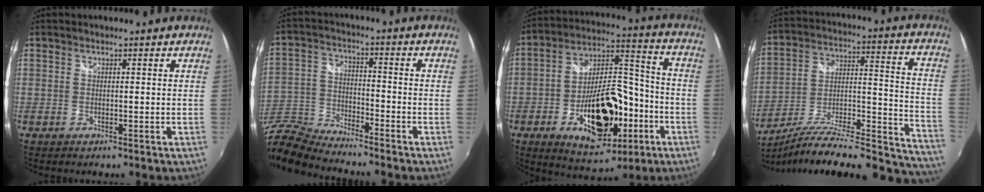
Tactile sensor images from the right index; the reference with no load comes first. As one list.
[{"total": 14.3, "force": [-11.8, 4.2, 6.9], "torque": [-0.169, -0.016, -0.239]}, {"total": 20.9, "force": [-8.1, 10.2, 16.4], "torque": [-0.278, 0.024, -0.110]}, {"total": 27.7, "force": [-22.0, 5.6, 15.8], "torque": [-0.197, -0.028, -0.327]}]